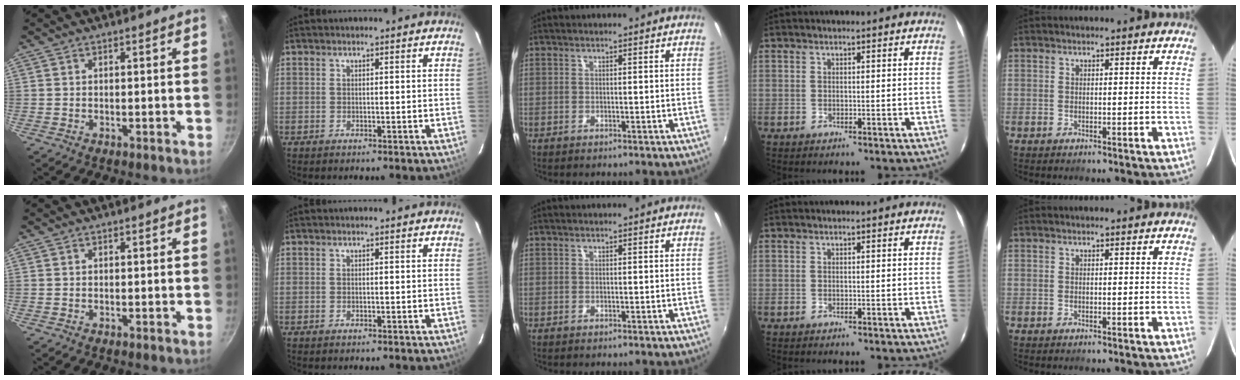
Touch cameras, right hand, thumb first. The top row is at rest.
{}